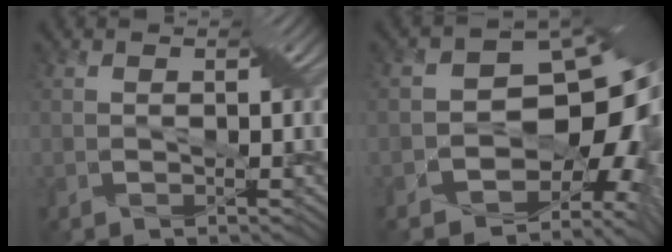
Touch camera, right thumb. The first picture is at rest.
{"total": 14.5, "force": [-1.5, 9.6, 10.7], "torque": [-0.151, -0.038, 0.011]}